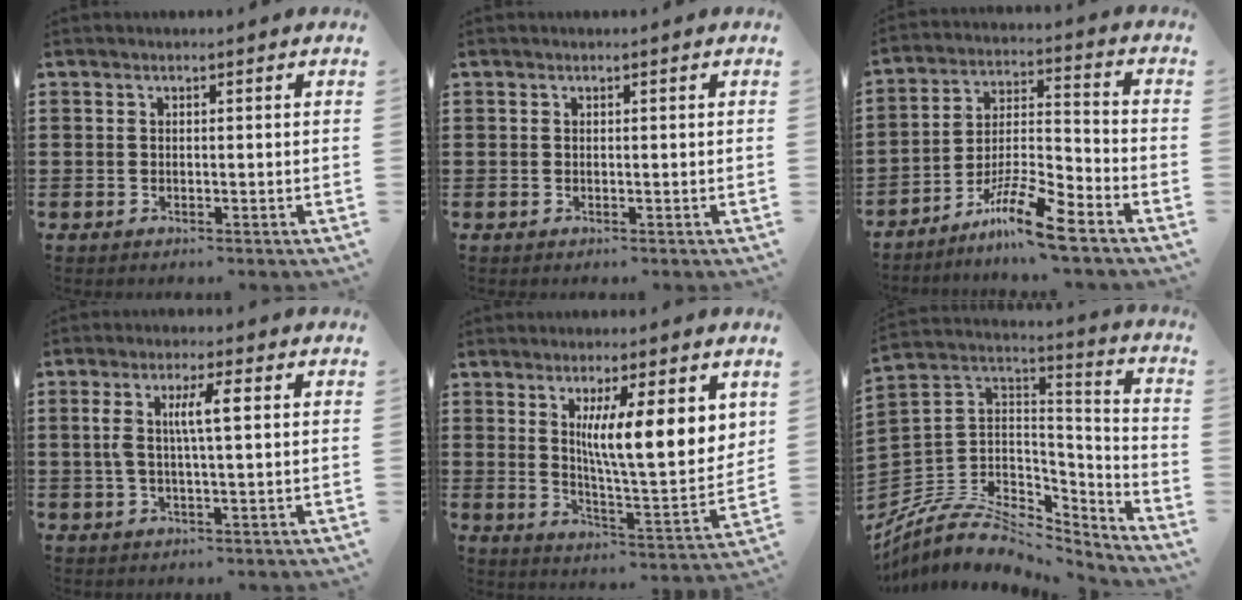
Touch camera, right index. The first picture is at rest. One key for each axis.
{"total": 0.0}
{"total": 10.1, "fx": -7.9, "fy": 1.0, "fz": 6.3, "tx": -0.124, "ty": 0.009, "tz": -0.152}
{"total": 5.3, "fx": 0.9, "fy": 0.8, "fz": 5.1, "tx": -0.107, "ty": -0.001, "tz": 0.009}
{"total": 9.9, "fx": 3.8, "fy": 1.4, "fz": 9.0, "tx": -0.155, "ty": -0.024, "tz": 0.059}
{"total": 7.2, "fx": -4.9, "fy": 4.4, "fz": 2.9, "tx": -0.083, "ty": -0.009, "tz": -0.096}